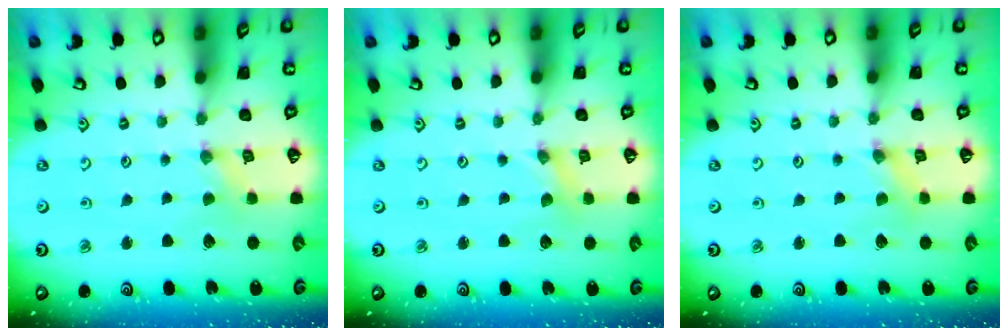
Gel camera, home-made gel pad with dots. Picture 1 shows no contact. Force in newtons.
{"total": 0.0}
{"total": 1.2, "press": 1.2, "slide": 0.2}